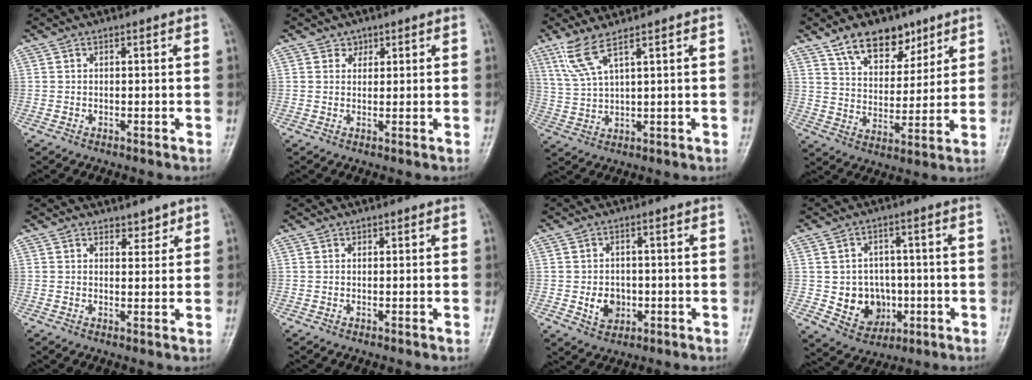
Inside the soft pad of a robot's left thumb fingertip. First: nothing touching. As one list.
[{"total": 1.6, "force": [0.9, 1.3, 0.0], "torque": [0.020, -0.005, 0.011]}, {"total": 5.8, "force": [3.9, 0.8, 4.2], "torque": [-0.102, -0.017, 0.092]}, {"total": 12.2, "force": [8.0, 7.0, 6.0], "torque": [-0.056, -0.047, 0.138]}, {"total": 2.4, "force": [2.0, 1.3, 0.7], "torque": [0.009, -0.012, 0.026]}, {"total": 0.0}, {"total": 5.2, "force": [-1.1, 4.2, 2.8], "torque": [-0.024, 0.005, -0.011]}, {"total": 9.2, "force": [-1.5, 8.1, 4.3], "torque": [-0.021, 0.009, -0.011]}]